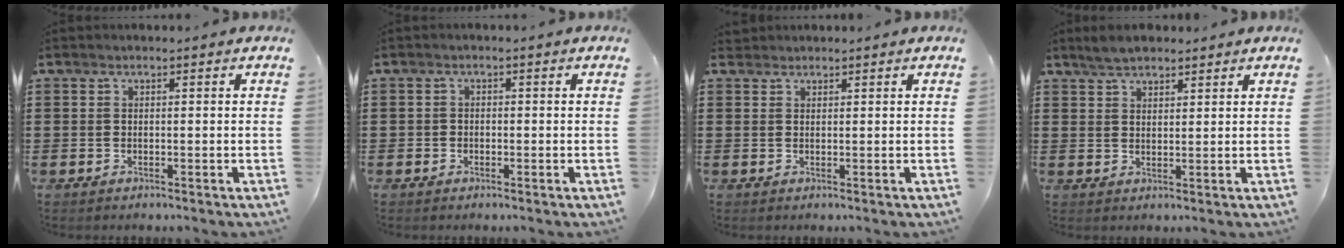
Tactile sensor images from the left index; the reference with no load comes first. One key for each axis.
{"total": 1.0, "fx": -0.4, "fy": 0.8, "fz": 0.2, "tx": -0.008, "ty": 0.002, "tz": -0.010}
{"total": 1.1, "fx": 1.0, "fy": 0.4, "fz": 0.1, "tx": -0.006, "ty": 0.002, "tz": 0.019}
{"total": 3.3, "fx": 2.8, "fy": 1.3, "fz": 1.1, "tx": -0.028, "ty": 0.006, "tz": 0.053}